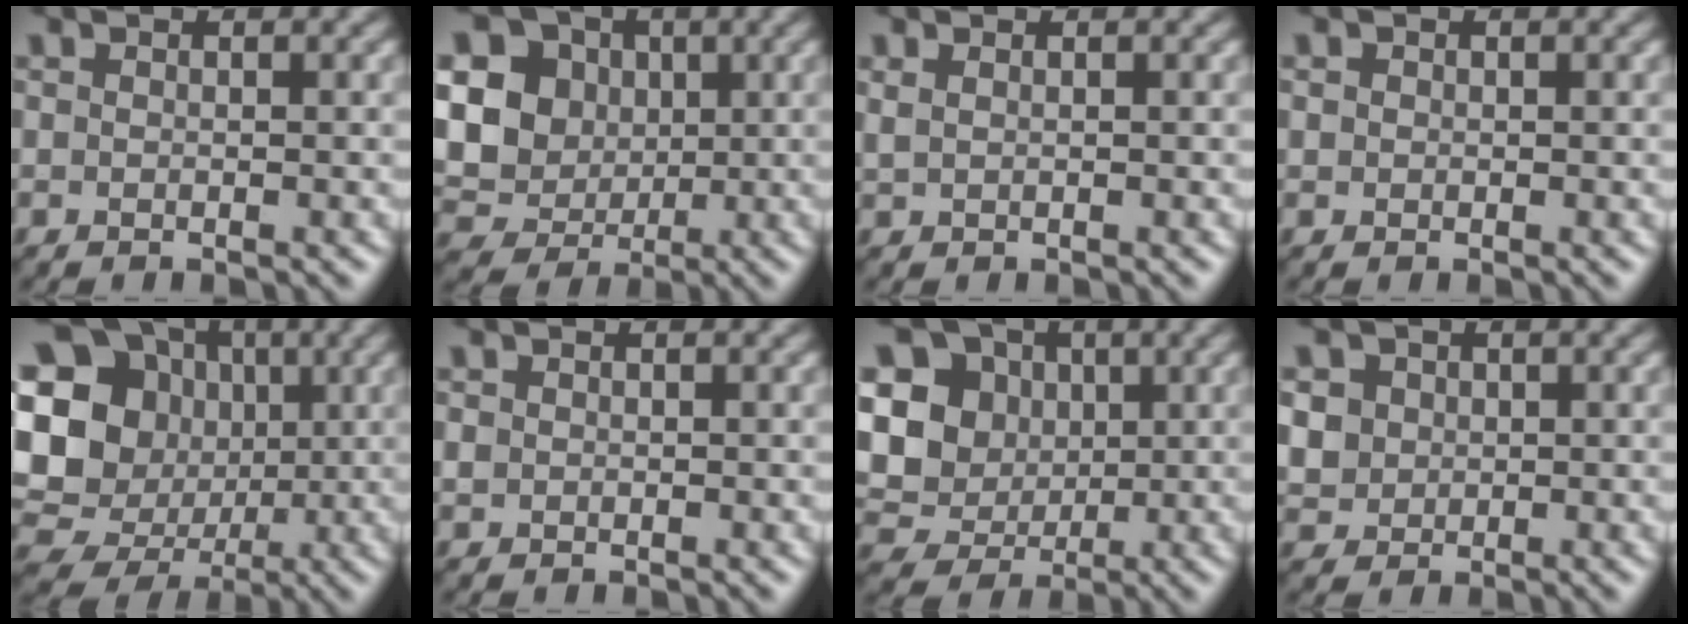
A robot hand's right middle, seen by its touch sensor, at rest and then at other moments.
{"total": 11.8, "force": [2.1, 10.3, 5.3], "torque": [-0.148, 0.021, 0.027]}
{"total": 0.9, "force": [0.5, 0.3, 0.6], "torque": [-0.015, 0.000, 0.014]}
{"total": 0.5, "force": [0.1, 0.5, 0.1], "torque": [0.005, -0.002, 0.002]}
{"total": 20.0, "force": [1.5, 18.3, 8.1], "torque": [-0.194, 0.021, -0.006]}
{"total": 0.6, "force": [0.1, 0.5, 0.2], "torque": [0.000, -0.001, 0.002]}
{"total": 10.3, "force": [1.8, 9.0, 4.6], "torque": [-0.126, 0.022, 0.013]}
{"total": 3.7, "force": [1.0, 3.3, 1.3], "torque": [-0.041, 0.013, 0.021]}